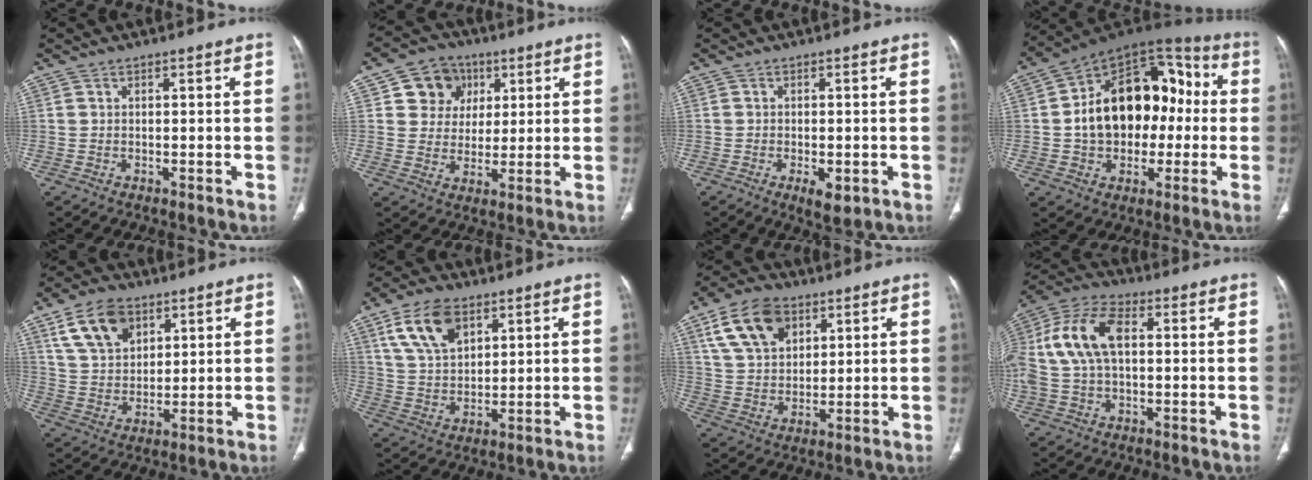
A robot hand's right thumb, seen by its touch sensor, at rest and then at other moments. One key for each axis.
{"total": 9.6, "fx": 3.6, "fy": 8.4, "fz": 2.9, "tx": -0.009, "ty": -0.006, "tz": 0.059}
{"total": 4.3, "fx": -1.6, "fy": 1.9, "fz": 3.5, "tx": -0.052, "ty": -0.004, "tz": -0.017}
{"total": 22.3, "fx": -0.2, "fy": 15.3, "fz": 16.2, "tx": -0.220, "ty": 0.044, "tz": -0.003}
{"total": 11.9, "fx": 6.1, "fy": 7.6, "fz": 6.7, "tx": -0.101, "ty": -0.019, "tz": 0.121}
{"total": 11.7, "fx": 6.0, "fy": 6.8, "fz": 7.4, "tx": -0.121, "ty": -0.017, "tz": 0.119}
{"total": 13.6, "fx": 6.4, "fy": 8.9, "fz": 8.1, "tx": -0.127, "ty": -0.013, "tz": 0.123}
{"total": 14.5, "fx": 2.1, "fy": 8.3, "fz": 11.7, "tx": -0.252, "ty": 0.033, "tz": 0.038}